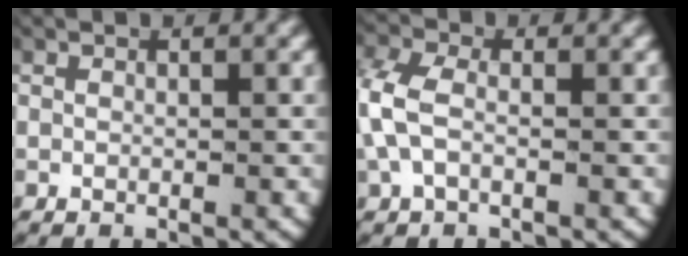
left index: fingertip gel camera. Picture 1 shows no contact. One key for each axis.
{"total": 3.7, "fx": -0.2, "fy": 2.6, "fz": 2.6, "tx": -0.087, "ty": -0.010, "tz": 0.001}